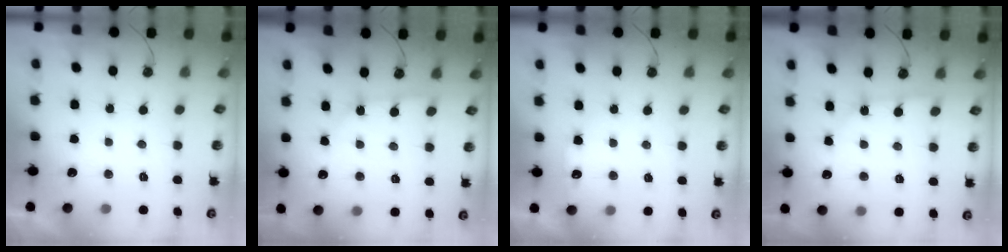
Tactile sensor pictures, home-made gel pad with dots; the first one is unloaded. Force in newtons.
{"total": 5.1, "press": 5.1, "slide": 0.6}
{"total": 6.1, "press": 6.1, "slide": 0.5}
{"total": 5.1, "press": 5.1, "slide": 0.6}